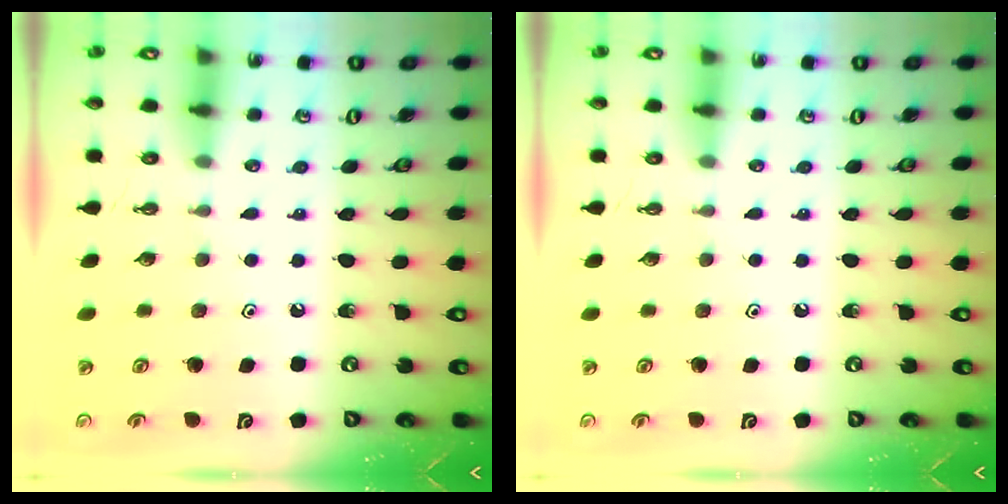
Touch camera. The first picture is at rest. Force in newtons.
{"total": 0.0}